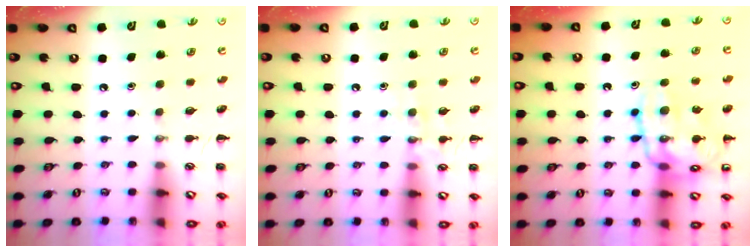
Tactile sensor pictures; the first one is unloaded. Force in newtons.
{"total": 7.5, "press": 7.4, "slide": 1.1}
{"total": 15.9, "press": 15.9, "slide": 1.7}